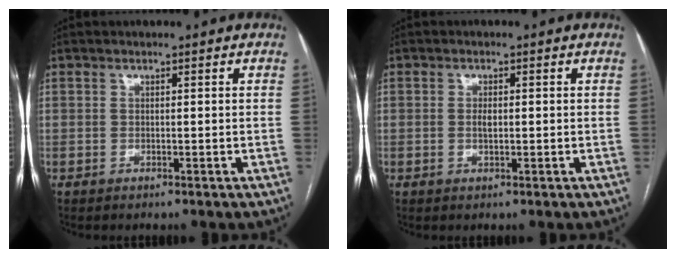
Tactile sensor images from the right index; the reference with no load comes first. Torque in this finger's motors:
{"motor_torque": [-0.08, -0.01, -0.01, 0.01]}